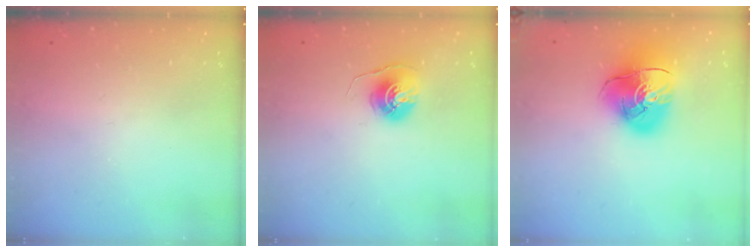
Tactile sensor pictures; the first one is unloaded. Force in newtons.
{"total": 6.4, "press": 6.4, "slide": 0.6}
{"total": 14.6, "press": 14.4, "slide": 2.1}